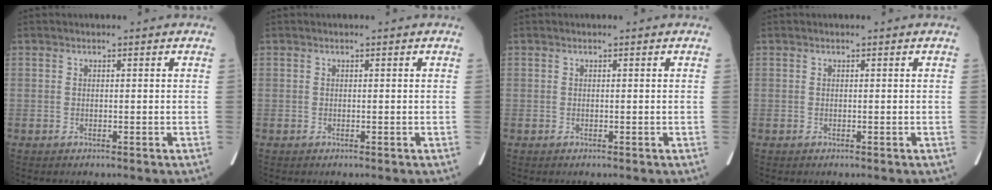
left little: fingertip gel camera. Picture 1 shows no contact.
{"total": 0.0}
{"total": 0.0}
{"total": 0.0}